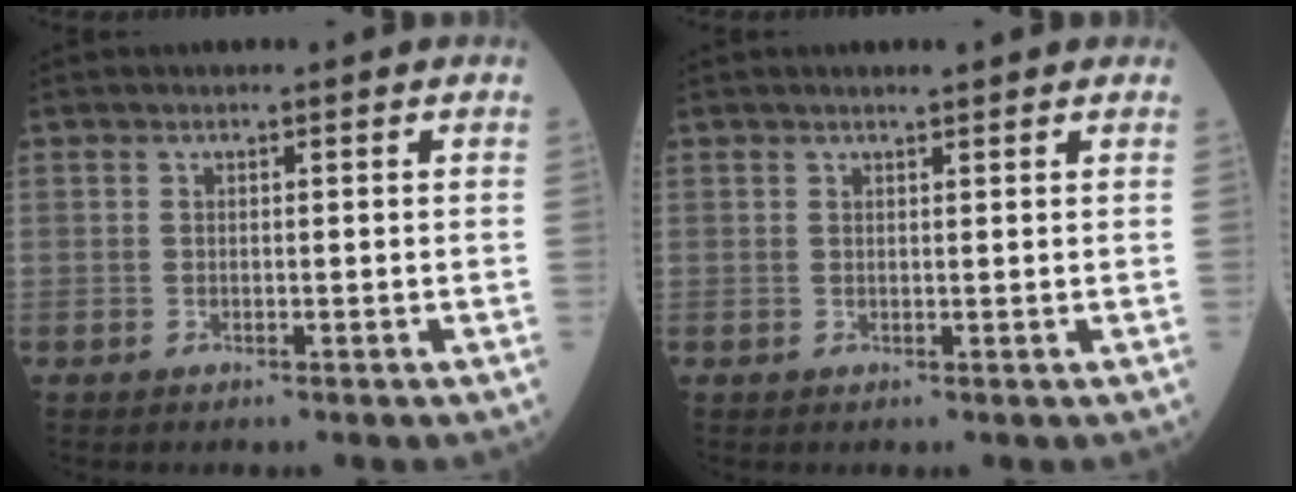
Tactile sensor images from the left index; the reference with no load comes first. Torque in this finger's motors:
{"motor_torque": [-0.16, 0.17, 0.00, 0.00]}